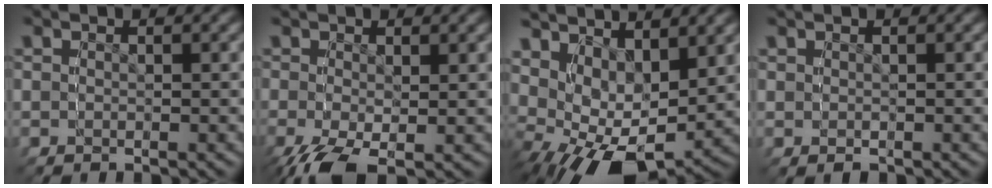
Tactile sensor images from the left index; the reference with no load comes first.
{"total": 0.9, "force": [-0.4, 0.7, -0.4], "torque": [0.012, -0.010, 0.001]}
{"total": 5.9, "force": [2.2, 4.5, 3.1], "torque": [-0.059, 0.015, 0.034]}
{"total": 1.2, "force": [0.4, 1.1, 0.3], "torque": [-0.005, -0.004, 0.010]}